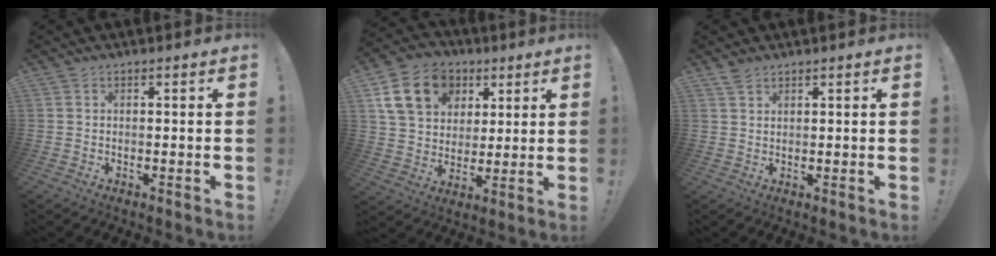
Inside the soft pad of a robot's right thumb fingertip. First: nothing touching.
{"total": 18.1, "force": [7.1, 14.1, 8.8], "torque": [-0.128, -0.017, 0.145]}
{"total": 2.2, "force": [1.8, 0.7, 1.1], "torque": [-0.018, -0.007, 0.032]}